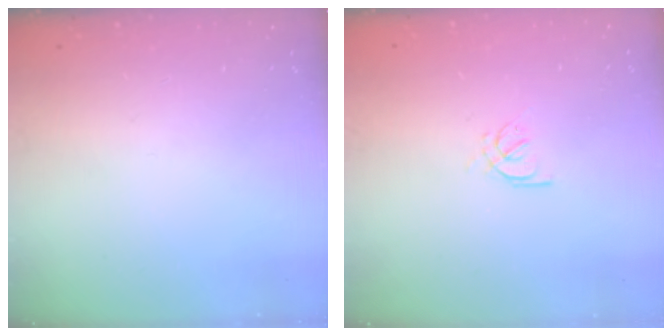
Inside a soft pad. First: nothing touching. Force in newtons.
{"total": 2.6, "press": 2.5, "slide": 0.7}